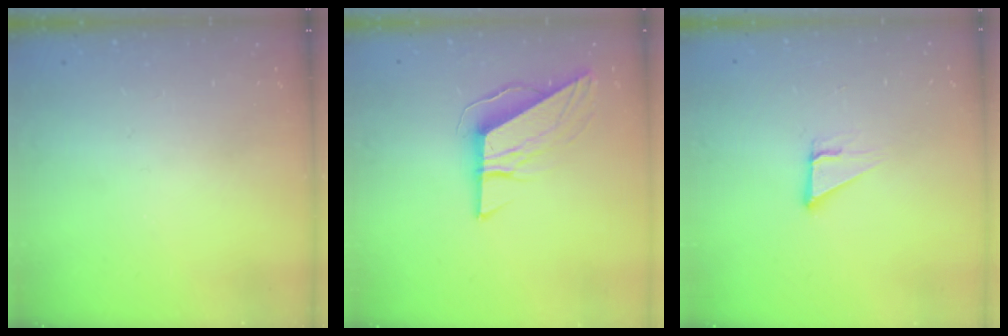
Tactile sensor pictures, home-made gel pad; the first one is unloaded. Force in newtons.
{"total": 9.5, "press": 9.5, "slide": 0.3}
{"total": 3.3, "press": 3.2, "slide": 0.3}